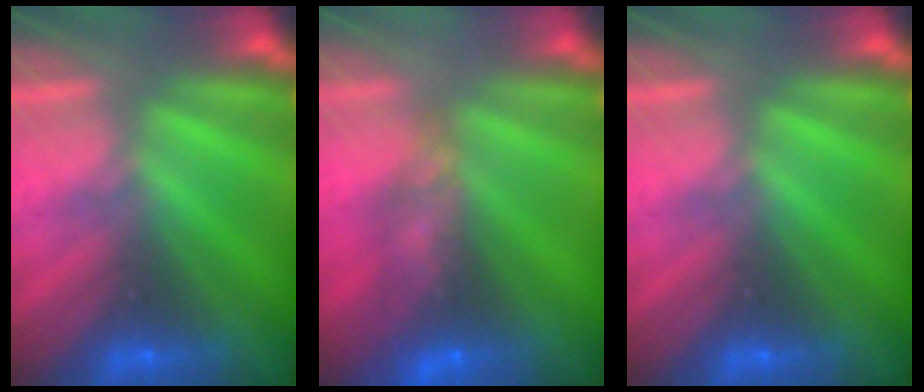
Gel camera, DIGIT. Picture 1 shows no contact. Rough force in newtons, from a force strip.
{"total": 8.0}
{"total": 0.0}